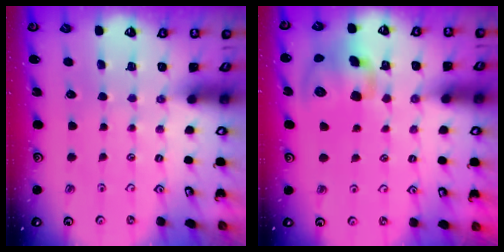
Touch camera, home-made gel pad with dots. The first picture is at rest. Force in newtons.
{"total": 13.6, "press": 13.4, "slide": 2.4}